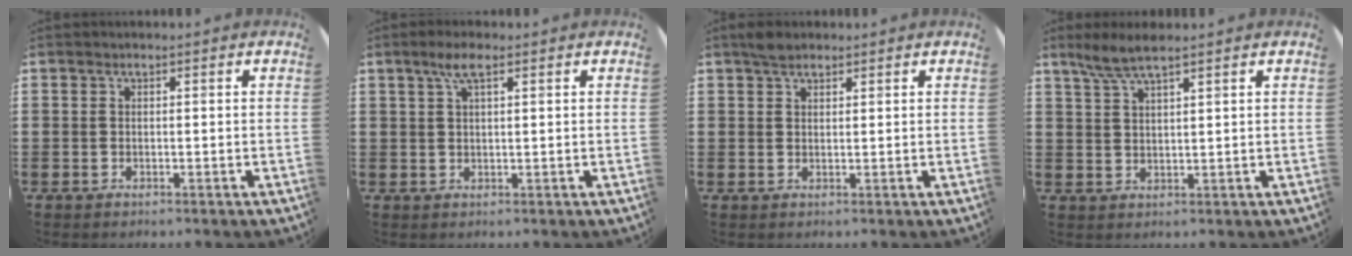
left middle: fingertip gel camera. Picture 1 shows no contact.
{"total": 3.2, "force": [1.7, 0.7, 2.6], "torque": [-0.053, 0.009, 0.028]}
{"total": 1.8, "force": [1.6, 0.8, 0.5], "torque": [-0.004, 0.002, 0.027]}
{"total": 4.1, "force": [3.3, 0.4, 2.4], "torque": [-0.054, 0.002, 0.058]}